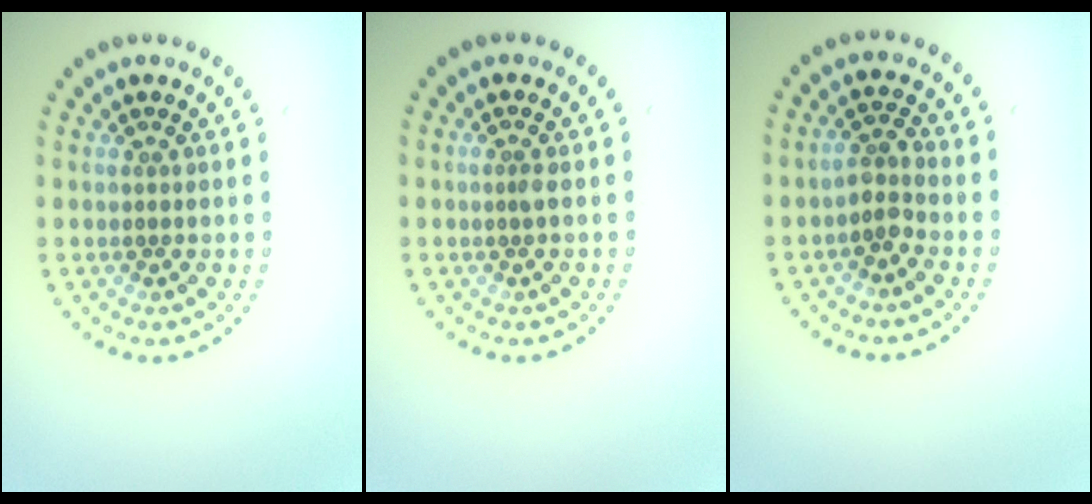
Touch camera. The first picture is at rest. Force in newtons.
{"total": 0.6, "press": 0.5, "slide": 0.4}
{"total": 1.9, "press": 1.5, "slide": 1.2}